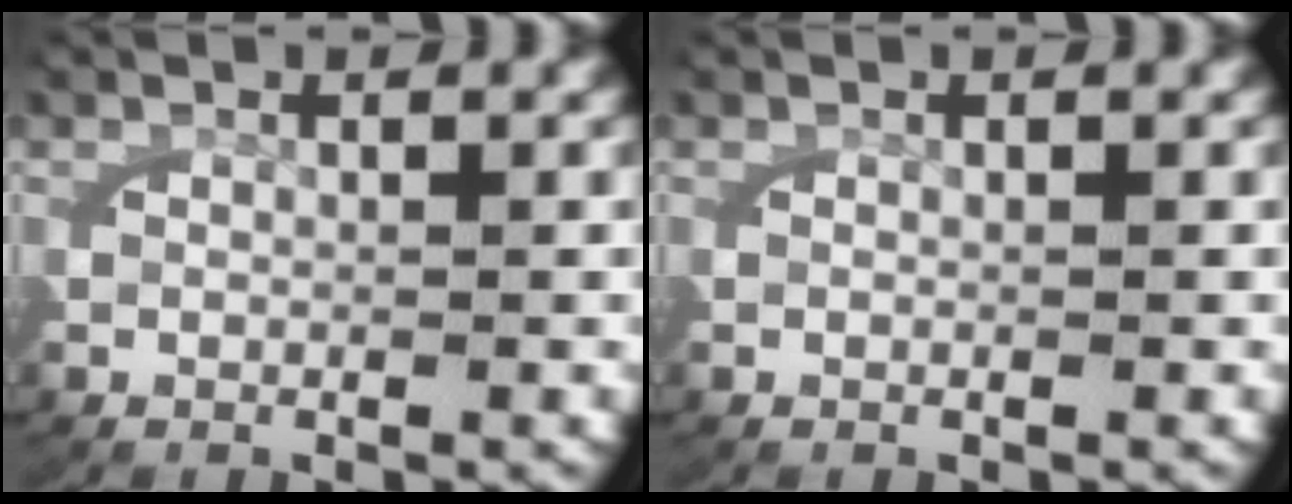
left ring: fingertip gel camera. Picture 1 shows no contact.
{"total": 0.0}